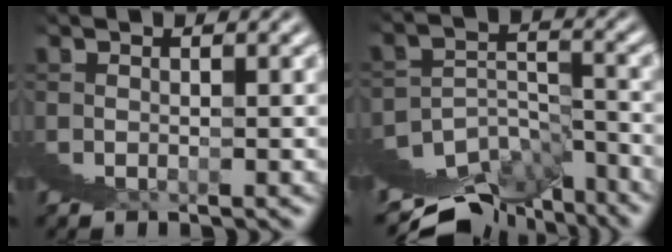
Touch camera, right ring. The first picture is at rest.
{"total": 7.8, "force": [-3.4, 4.0, 5.7], "torque": [-0.081, -0.013, -0.046]}